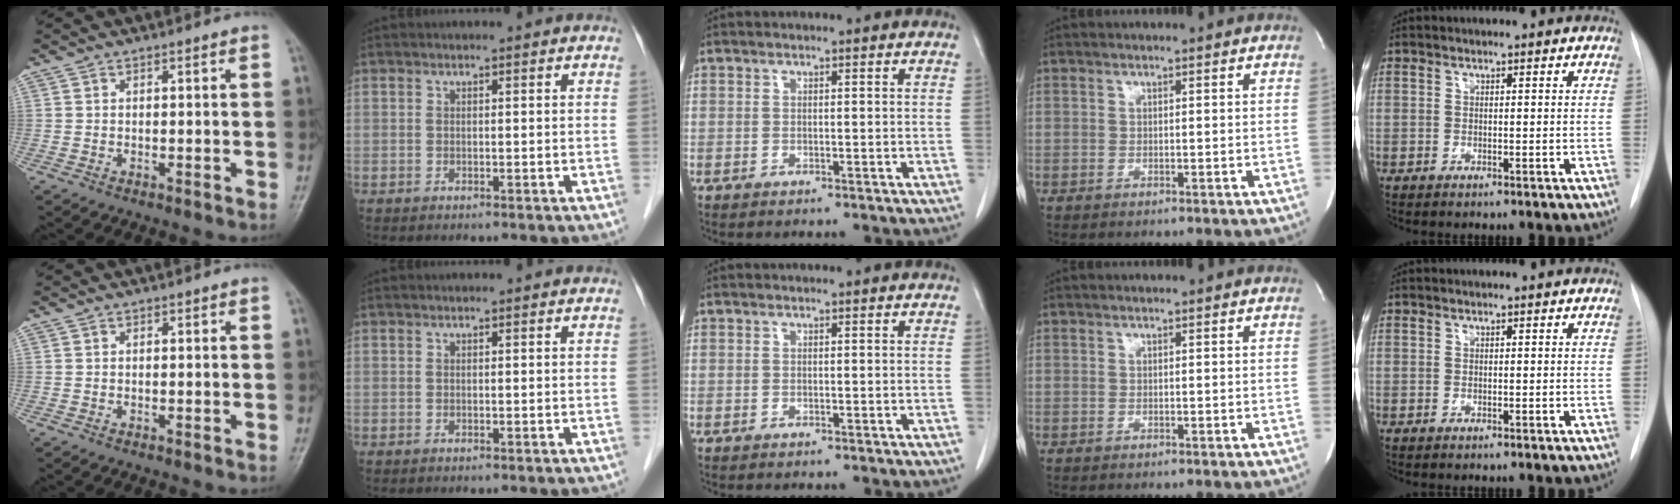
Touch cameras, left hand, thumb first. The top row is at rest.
{}